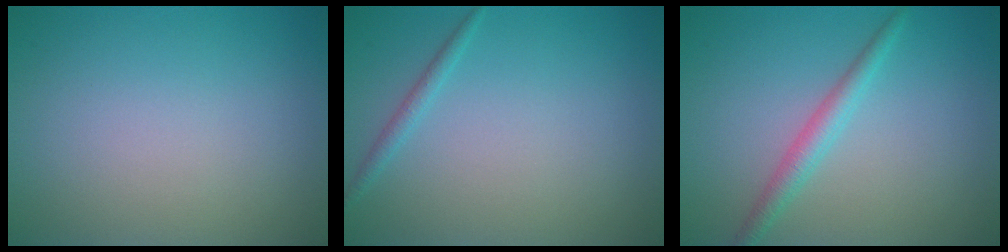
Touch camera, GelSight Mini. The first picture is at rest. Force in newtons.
{"total": 1.1, "press": 1.0, "slide": 0.1}
{"total": 1.5, "press": 1.5, "slide": 0.1}